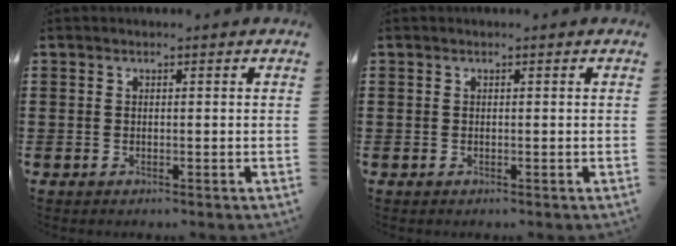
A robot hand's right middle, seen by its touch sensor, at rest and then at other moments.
{"total": 0.0}